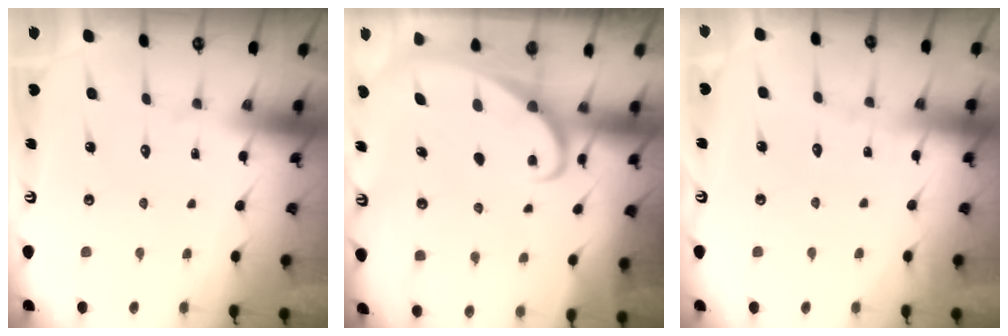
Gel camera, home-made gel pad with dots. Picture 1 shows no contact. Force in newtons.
{"total": 2.4, "press": 2.4, "slide": 0.3}
{"total": 2.6, "press": 2.6, "slide": 0.2}